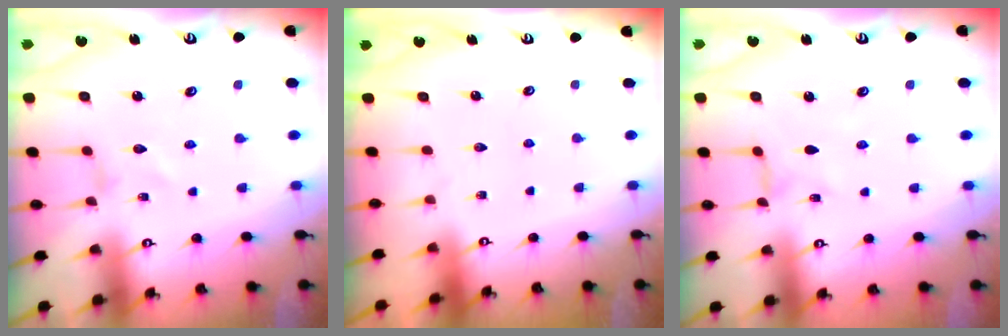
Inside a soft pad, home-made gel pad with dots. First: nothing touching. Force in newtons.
{"total": 0.0}
{"total": 0.0}